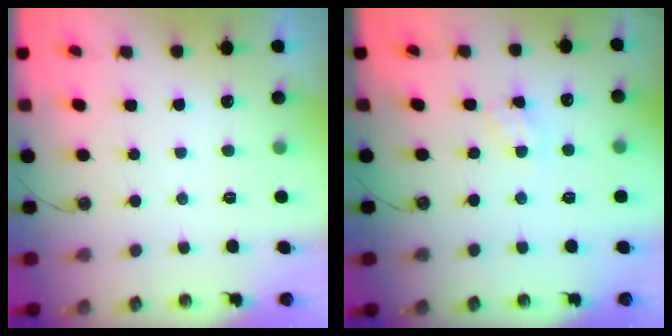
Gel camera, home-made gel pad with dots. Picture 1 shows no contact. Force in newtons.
{"total": 3.9, "press": 3.9, "slide": 0.7}